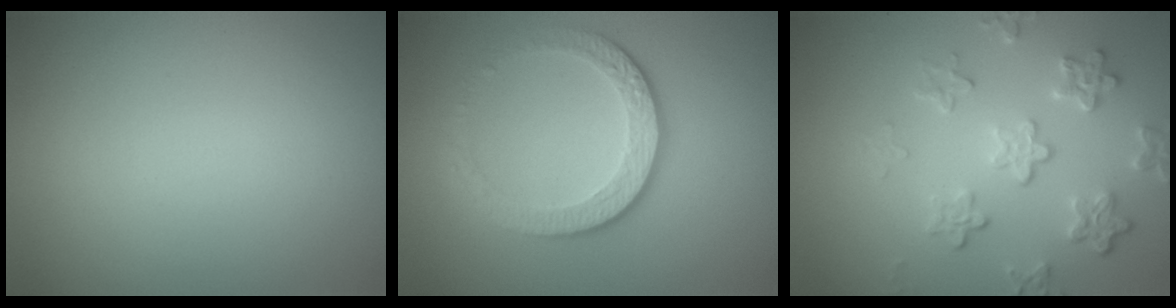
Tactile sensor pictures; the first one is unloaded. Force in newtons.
{"total": 4.1, "press": 3.0, "slide": 2.8}
{"total": 4.6, "press": 3.4, "slide": 3.1}